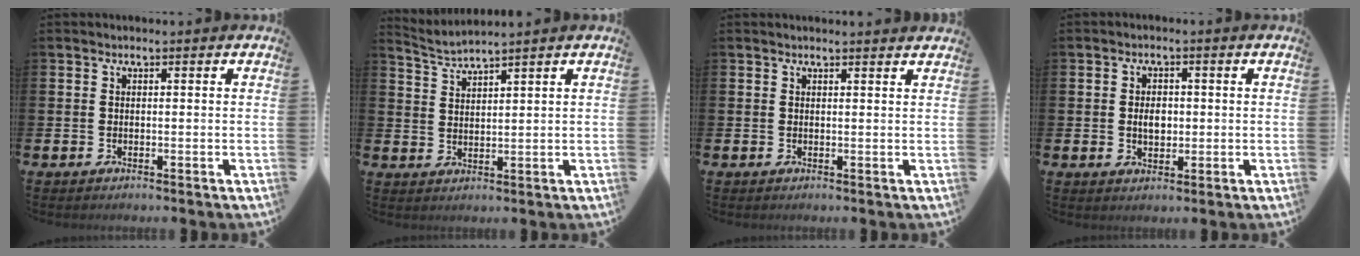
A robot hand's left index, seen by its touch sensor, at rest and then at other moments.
{"total": 2.6, "force": [2.6, -0.6, 0.2], "torque": [-0.016, -0.011, 0.048]}
{"total": 0.8, "force": [0.8, -0.1, 0.2], "torque": [0.006, -0.004, 0.013]}
{"total": 2.9, "force": [0.0, 2.0, 2.1], "torque": [-0.026, 0.002, -0.005]}